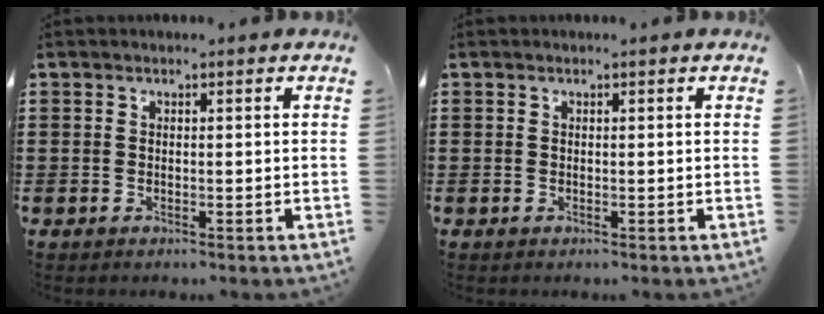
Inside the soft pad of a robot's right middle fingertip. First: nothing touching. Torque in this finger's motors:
{"motor_torque": [0.12, -0.11, -0.01, 0.01]}